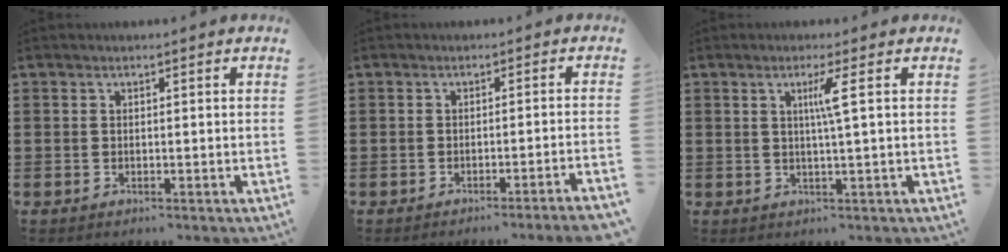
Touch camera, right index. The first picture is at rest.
{"total": 2.2, "force": [-1.8, -0.6, 1.1], "torque": [-0.018, -0.004, -0.035]}
{"total": 3.3, "force": [0.8, -0.7, 3.1], "torque": [-0.060, -0.006, 0.008]}